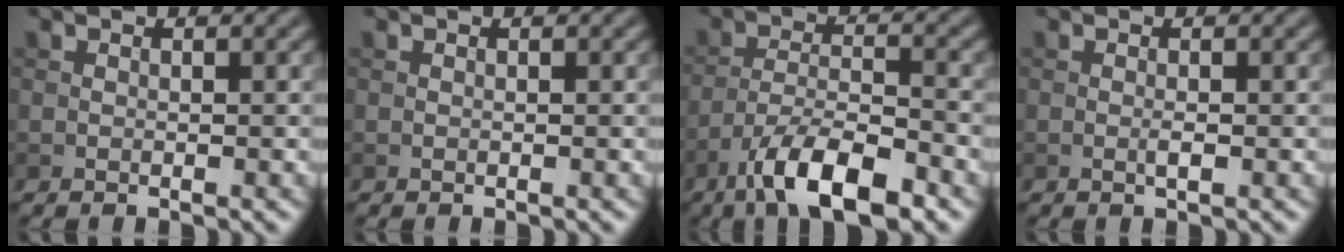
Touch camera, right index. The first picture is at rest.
{"total": 0.0}
{"total": 8.1, "force": [-5.4, 2.4, 5.6], "torque": [-0.094, 0.001, -0.099]}
{"total": 0.8, "force": [-0.2, 0.1, 0.8], "torque": [-0.016, -0.002, -0.005]}